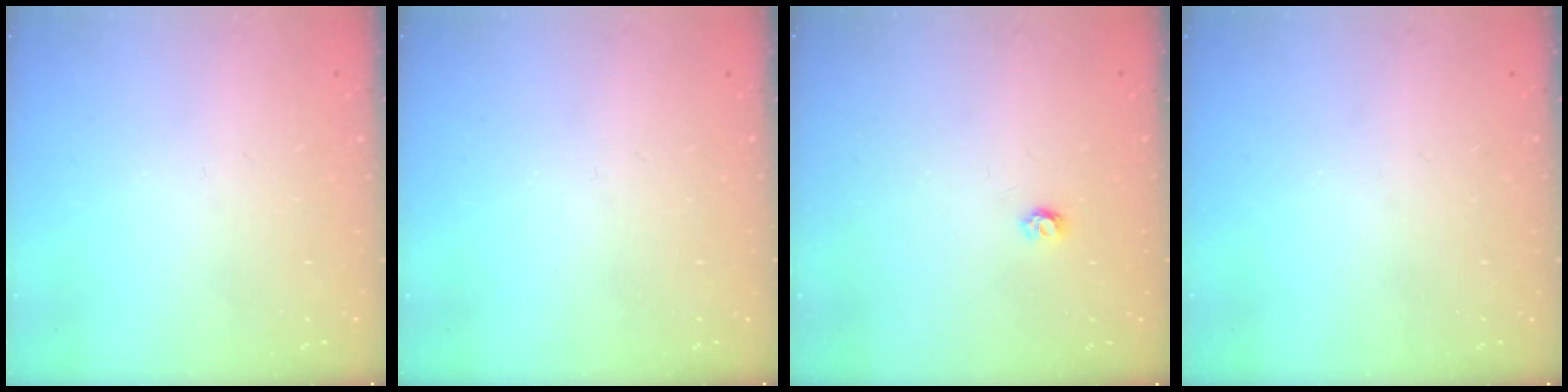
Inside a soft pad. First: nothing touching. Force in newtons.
{"total": 0.0}
{"total": 3.5, "press": 3.5, "slide": 0.3}
{"total": 0.0}